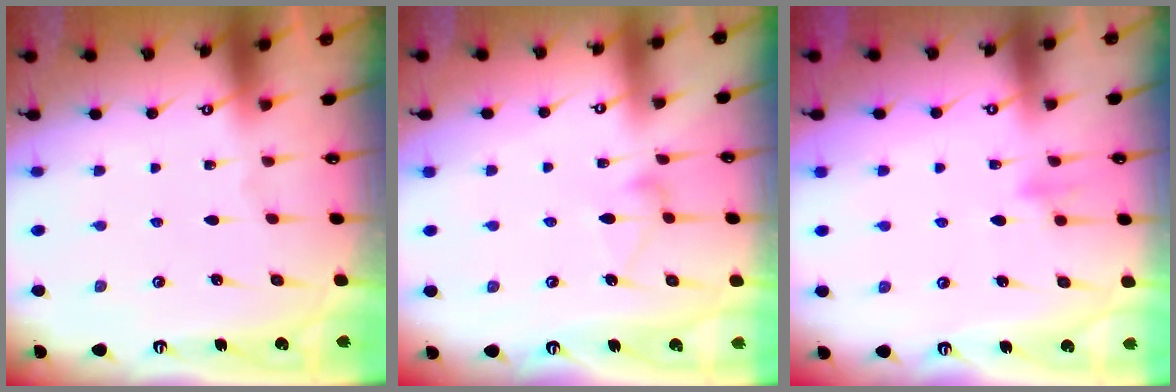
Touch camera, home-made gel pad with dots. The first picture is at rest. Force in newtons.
{"total": 7.0, "press": 6.9, "slide": 0.4}
{"total": 9.1, "press": 9.0, "slide": 1.7}